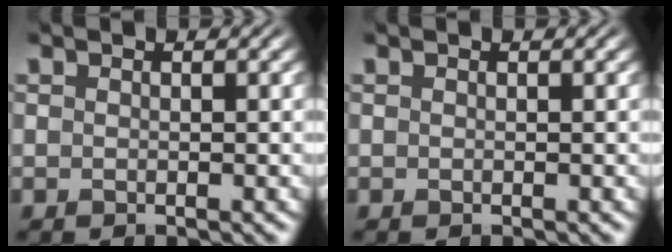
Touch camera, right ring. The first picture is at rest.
{"total": 0.0}